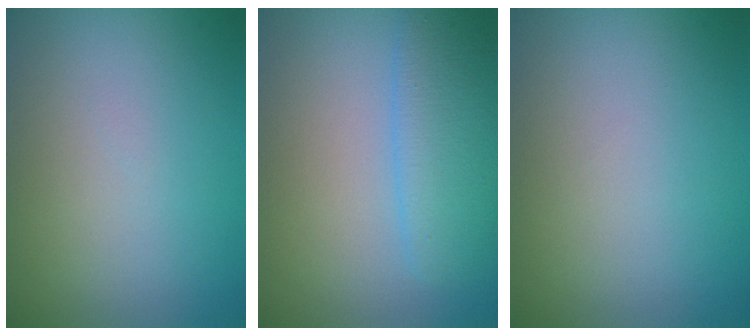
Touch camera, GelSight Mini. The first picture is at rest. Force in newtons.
{"total": 4.2, "press": 4.1, "slide": 0.2}
{"total": 0.0}